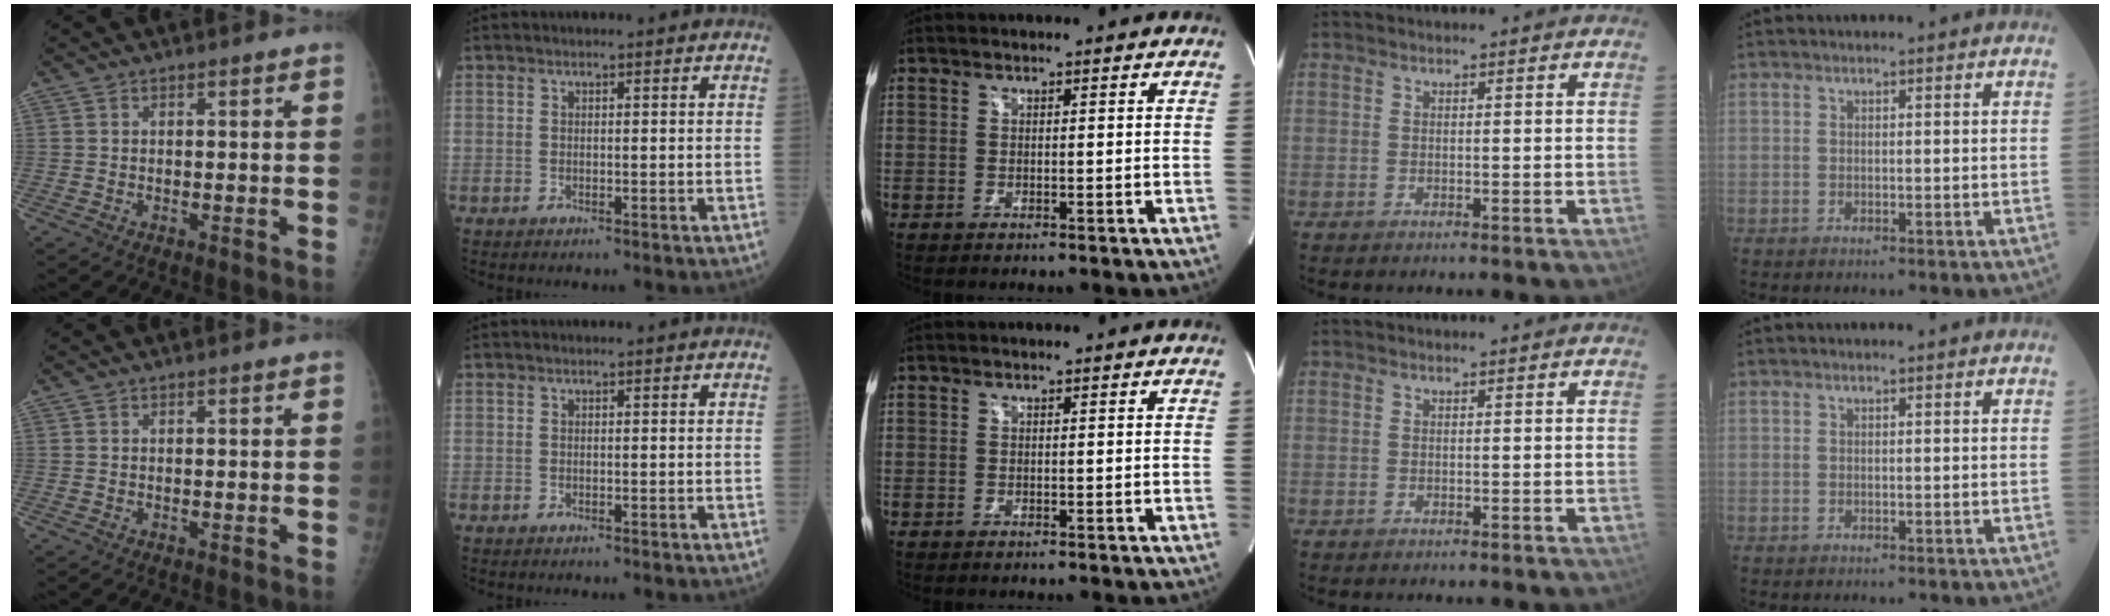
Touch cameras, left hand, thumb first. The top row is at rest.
{}